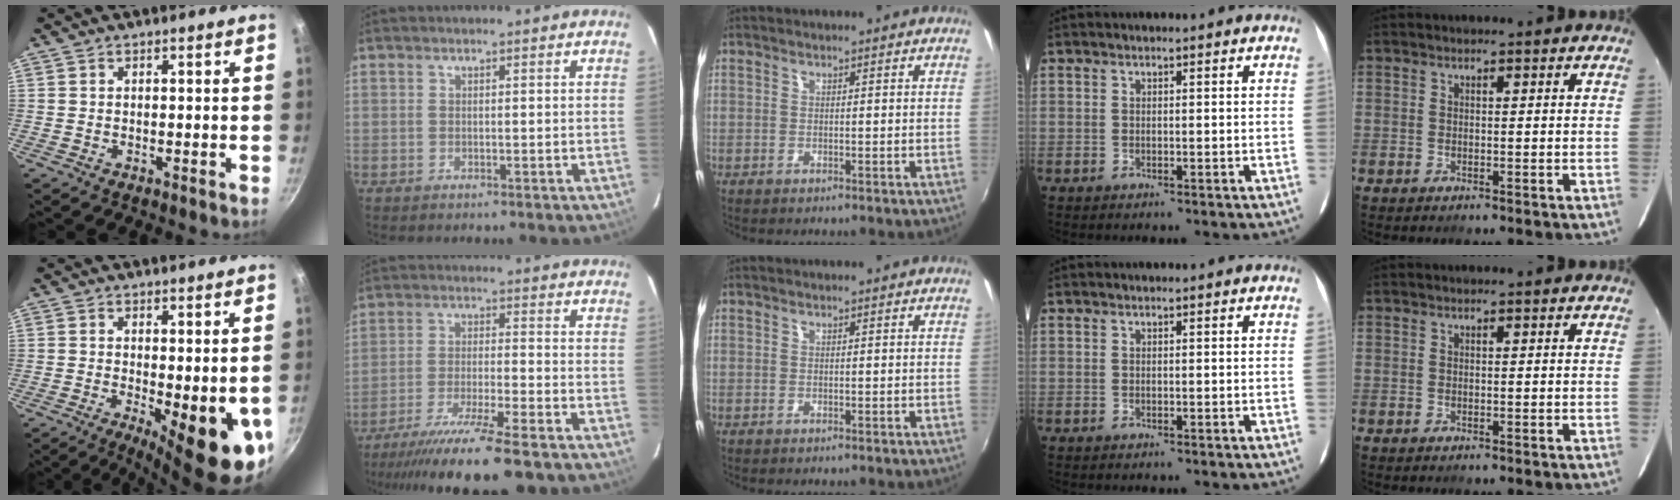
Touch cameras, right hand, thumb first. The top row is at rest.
{"thumb": {"total": 12.3, "force": [-2.2, 3.7, 11.5], "torque": [-0.133, -0.018, -0.020]}, "index": {"total": 18.0, "force": [-15.1, 1.0, 9.7], "torque": [-0.191, -0.038, -0.244]}}